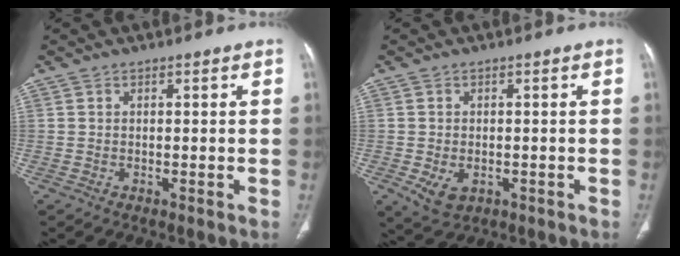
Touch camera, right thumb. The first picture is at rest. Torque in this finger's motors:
{"motor_torque": [2.82, 0.80, 0.34, -1.22, -0.04]}